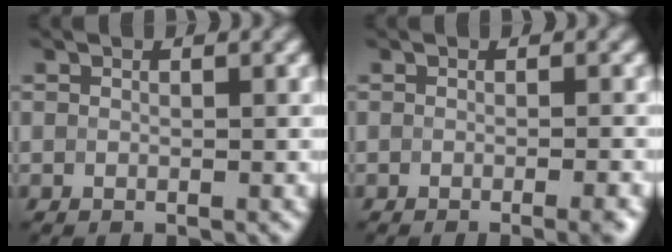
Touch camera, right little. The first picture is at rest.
{"total": 1.9, "force": [-1.1, 0.2, 1.5], "torque": [-0.018, 0.001, -0.011]}